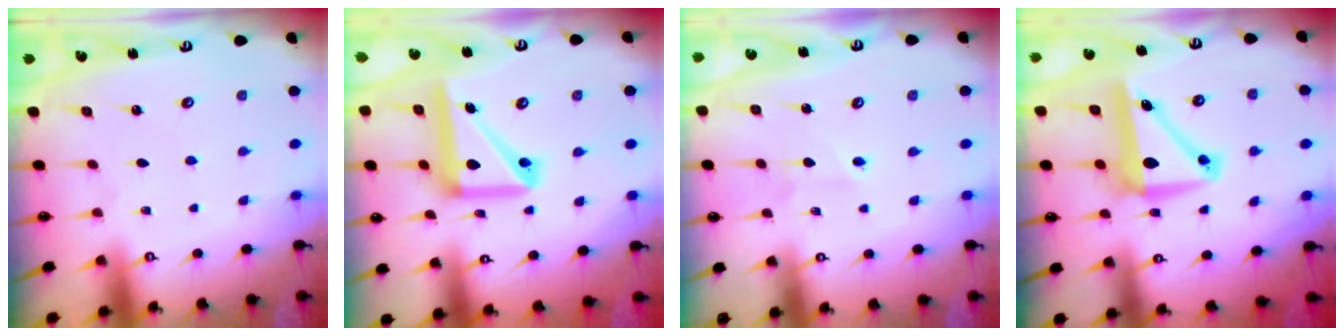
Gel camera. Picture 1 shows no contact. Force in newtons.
{"total": 15.3, "press": 15.1, "slide": 2.6}
{"total": 4.4, "press": 4.3, "slide": 1.0}
{"total": 9.6, "press": 9.1, "slide": 3.2}